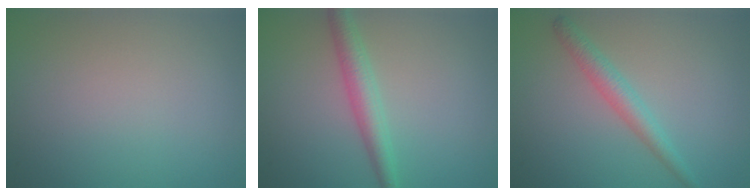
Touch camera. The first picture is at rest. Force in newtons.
{"total": 2.9, "press": 2.9, "slide": 0.1}
{"total": 2.4, "press": 2.4, "slide": 0.1}